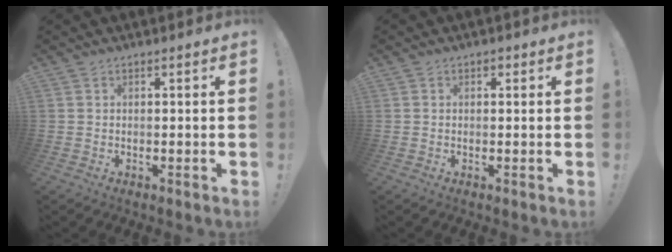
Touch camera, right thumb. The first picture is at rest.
{"total": 0.8, "force": [0.2, 0.7, 0.4], "torque": [-0.003, 0.000, 0.001]}